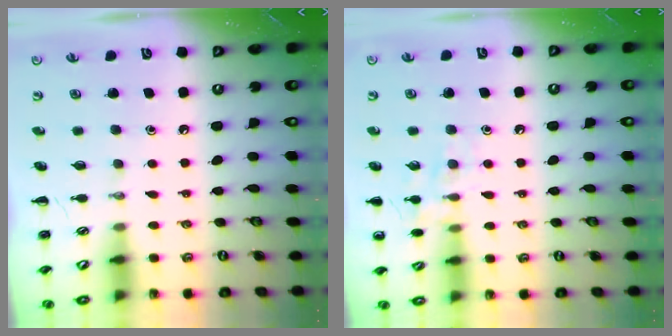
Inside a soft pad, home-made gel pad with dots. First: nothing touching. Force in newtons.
{"total": 8.0, "press": 7.9, "slide": 1.2}